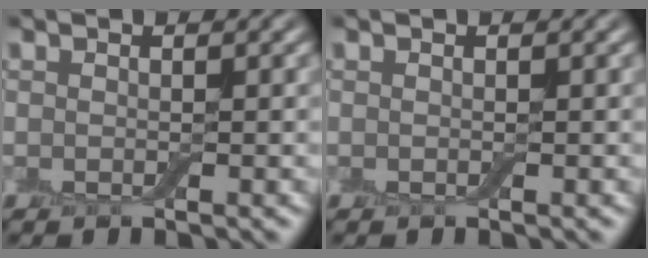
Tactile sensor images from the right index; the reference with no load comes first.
{"total": 0.0}